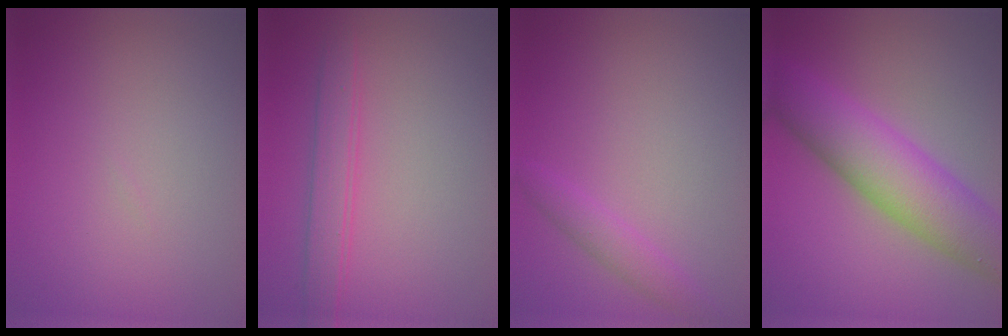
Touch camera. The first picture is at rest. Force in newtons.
{"total": 2.0, "press": 2.0, "slide": 0.1}
{"total": 1.8, "press": 1.8, "slide": 0.2}
{"total": 8.4, "press": 8.4, "slide": 0.2}